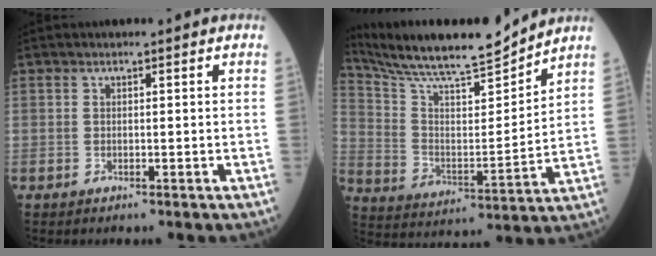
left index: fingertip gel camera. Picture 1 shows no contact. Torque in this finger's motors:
{"motor_torque": [0.87, -1.28, 0.09, 0.08]}